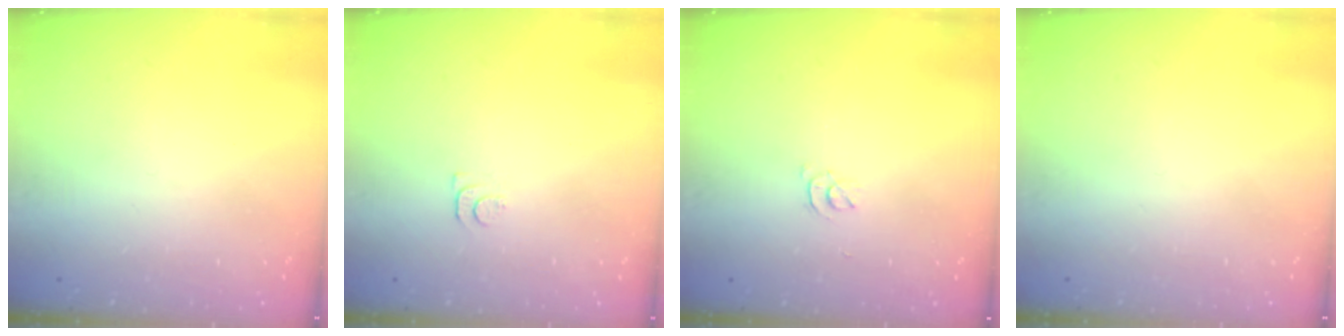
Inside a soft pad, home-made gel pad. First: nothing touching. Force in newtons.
{"total": 7.2, "press": 7.1, "slide": 0.8}
{"total": 2.9, "press": 2.9, "slide": 0.5}
{"total": 1.8, "press": 1.7, "slide": 0.1}